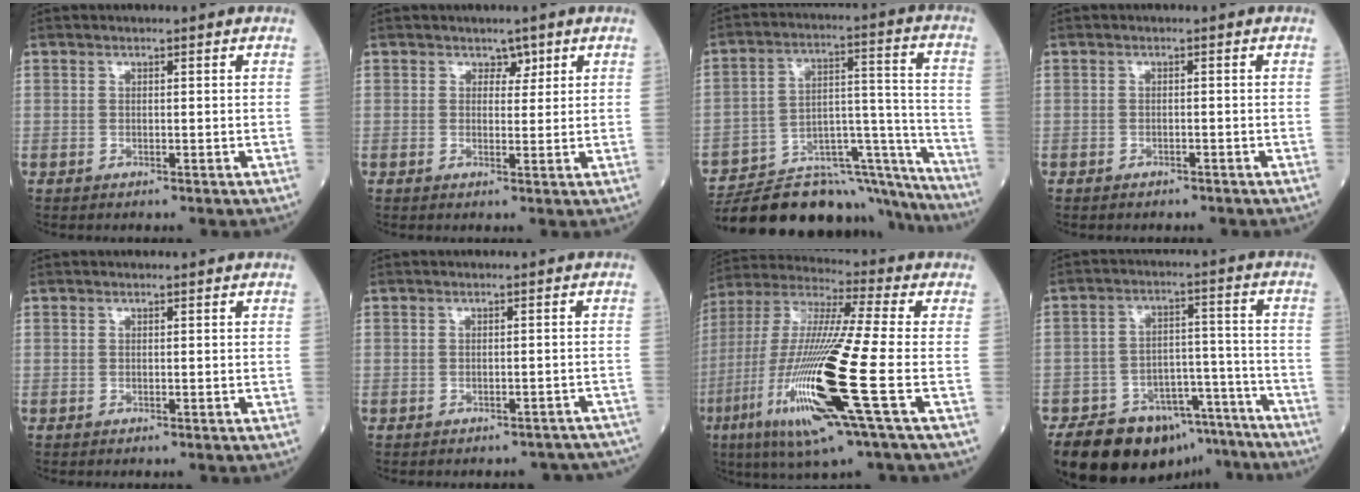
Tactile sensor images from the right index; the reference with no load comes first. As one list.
[{"total": 2.7, "force": [1.5, 1.8, 1.4], "torque": [-0.030, 0.010, 0.028]}, {"total": 28.5, "force": [-25.4, 6.1, 11.4], "torque": [-0.133, 0.013, -0.370]}, {"total": 3.3, "force": [-2.6, 1.5, 1.3], "torque": [-0.030, -0.003, -0.028]}, {"total": 0.0}, {"total": 8.6, "force": [-7.2, 4.3, 1.6], "torque": [-0.009, 0.029, -0.074]}, {"total": 23.2, "force": [-6.8, 1.3, 22.1], "torque": [-0.490, -0.037, -0.133]}, {"total": 19.5, "force": [-15.4, 9.0, 8.0], "torque": [-0.131, 0.028, -0.227]}]